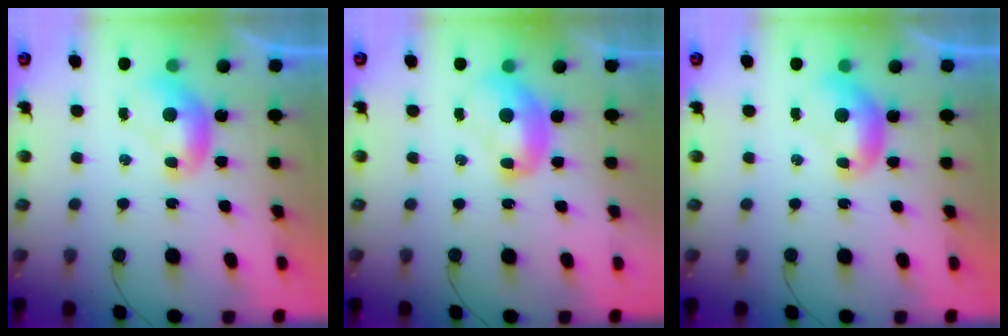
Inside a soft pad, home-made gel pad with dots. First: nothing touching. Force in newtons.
{"total": 2.7, "press": 2.7, "slide": 0.1}
{"total": 0.0}